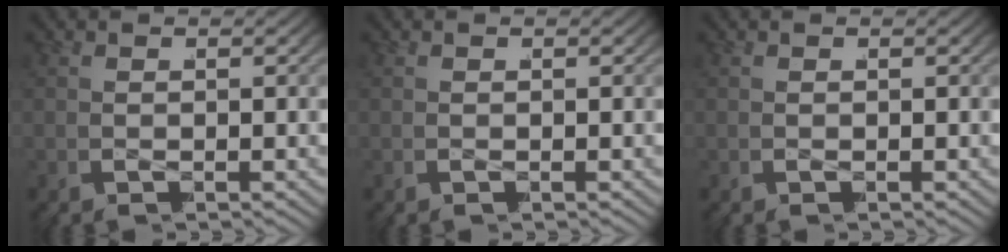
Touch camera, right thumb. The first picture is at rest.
{"total": 0.0}
{"total": 0.0}